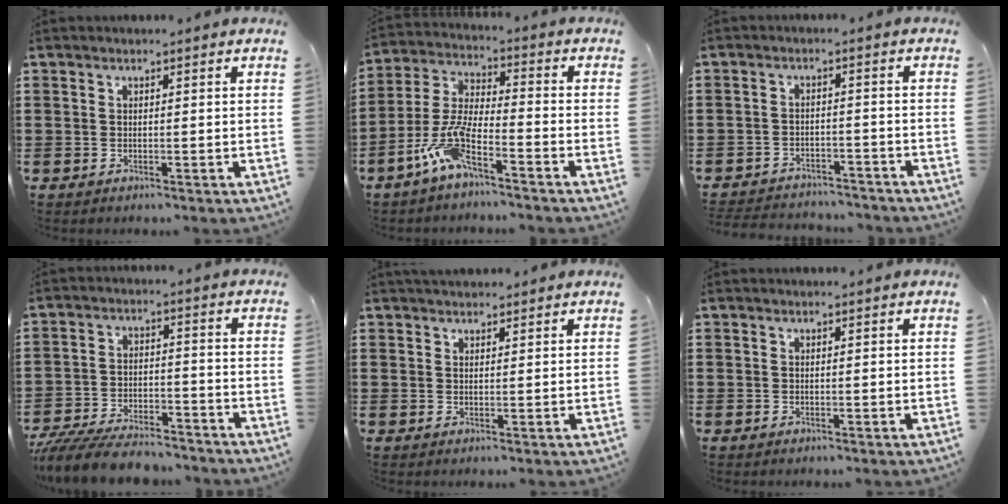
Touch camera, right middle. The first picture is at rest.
{"total": 8.6, "force": [-5.8, 1.6, 6.2], "torque": [-0.159, -0.015, -0.118]}
{"total": 3.3, "force": [-3.3, 0.6, -0.2], "torque": [-0.004, -0.001, -0.071]}
{"total": 7.7, "force": [-7.3, 1.5, 1.9], "torque": [-0.040, 0.008, -0.140]}
{"total": 1.7, "force": [1.6, 0.5, -0.1], "torque": [-0.003, 0.003, 0.031]}
{"total": 0.0}